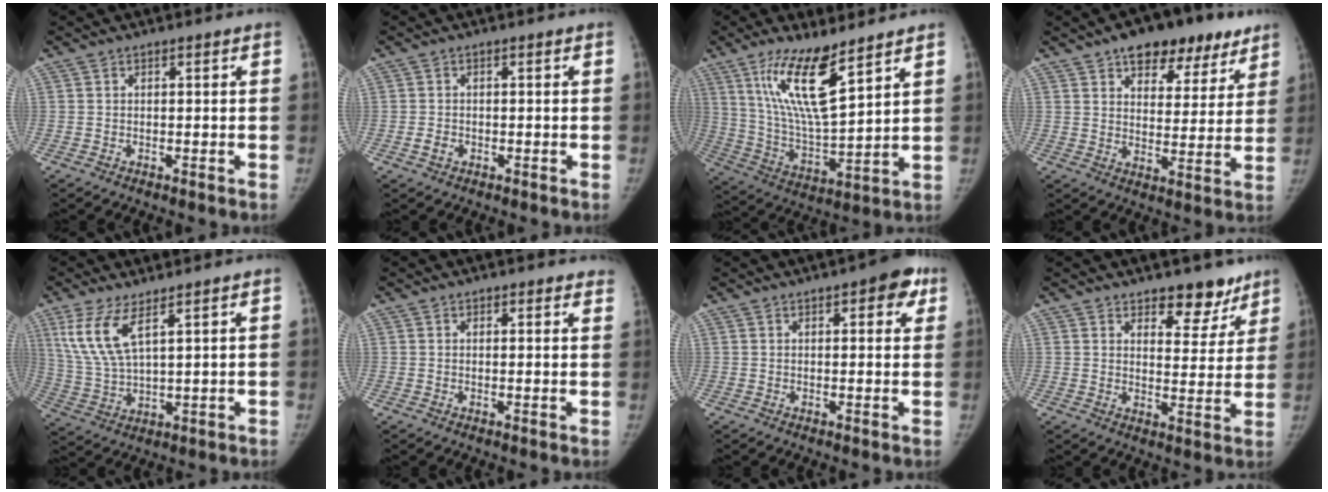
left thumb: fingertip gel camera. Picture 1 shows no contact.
{"total": 1.9, "force": [-0.8, 1.5, 0.9], "torque": [-0.012, 0.005, -0.013]}
{"total": 15.0, "force": [8.9, 3.7, 11.6], "torque": [-0.205, -0.056, 0.182]}
{"total": 15.3, "force": [9.9, 8.1, 8.3], "torque": [-0.050, -0.030, 0.139]}
{"total": 9.3, "force": [4.9, 2.8, 7.4], "torque": [-0.166, -0.024, 0.110]}
{"total": 3.2, "force": [2.7, 1.4, 0.9], "torque": [0.024, -0.006, 0.018]}
{"total": 6.1, "force": [2.9, 2.5, 4.7], "torque": [-0.031, -0.004, 0.026]}
{"total": 8.4, "force": [6.3, 4.3, 3.5], "torque": [0.000, -0.040, 0.089]}